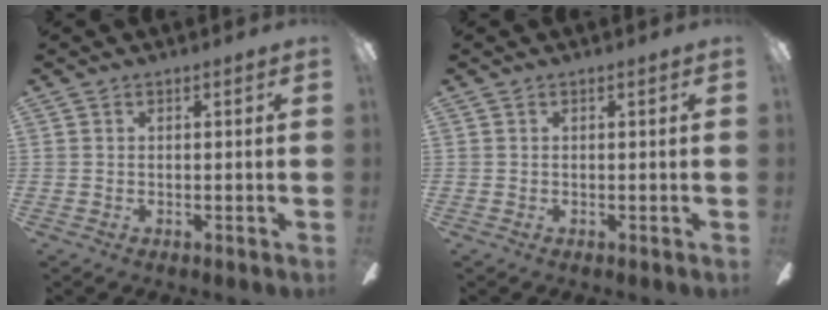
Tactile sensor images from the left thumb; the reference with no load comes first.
{"total": 0.0}